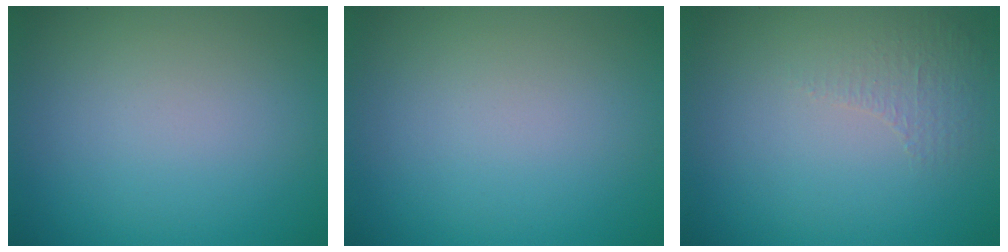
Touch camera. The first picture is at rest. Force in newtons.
{"total": 0.0}
{"total": 0.9, "press": 0.5, "slide": 0.8}